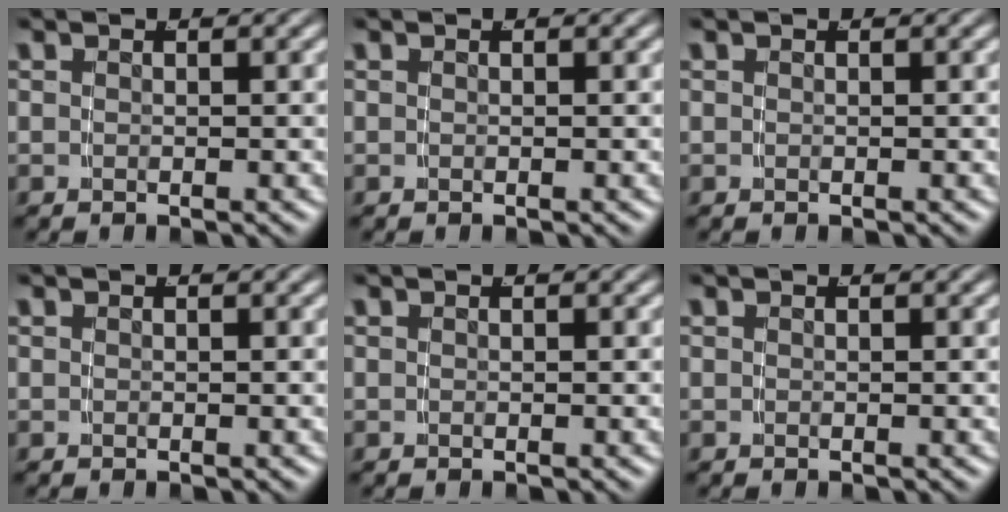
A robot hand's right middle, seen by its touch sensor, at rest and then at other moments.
{"total": 0.0}
{"total": 0.0}
{"total": 0.0}
{"total": 0.0}
{"total": 0.0}